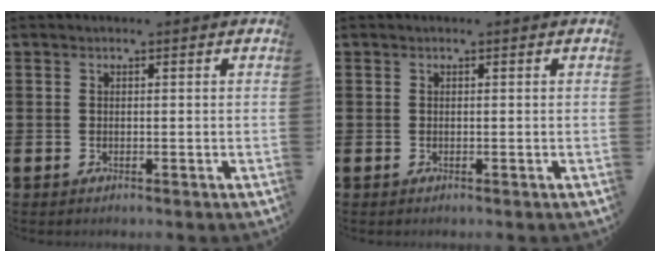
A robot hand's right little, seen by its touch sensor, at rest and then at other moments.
{"total": 0.0}